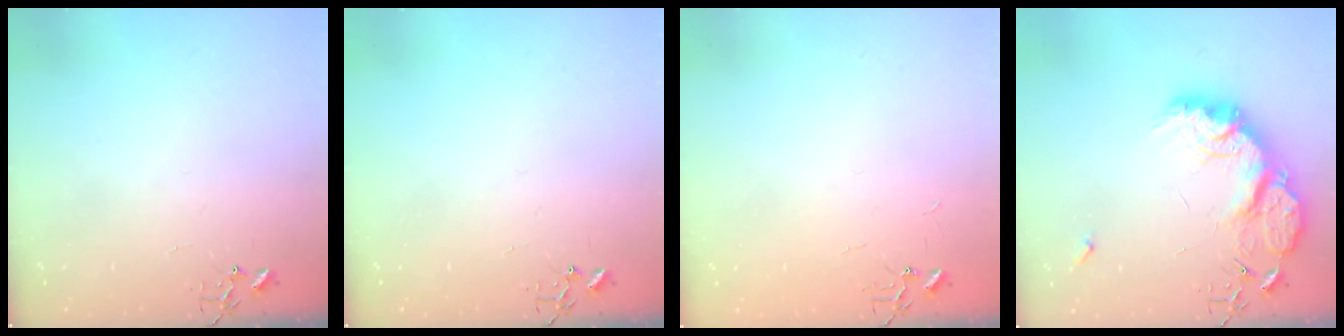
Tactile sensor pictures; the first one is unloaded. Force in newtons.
{"total": 0.0}
{"total": 1.8, "press": 1.8, "slide": 0.2}
{"total": 19.6, "press": 19.6, "slide": 1.3}